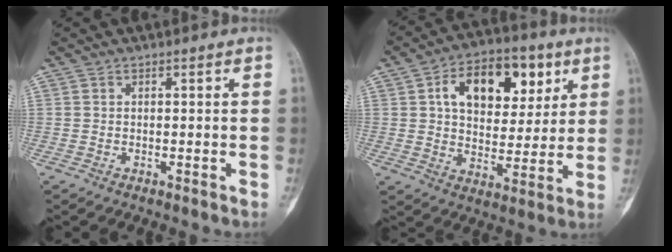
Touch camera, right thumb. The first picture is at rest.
{"total": 17.0, "force": [6.3, 10.5, 11.8], "torque": [-0.137, -0.004, 0.100]}